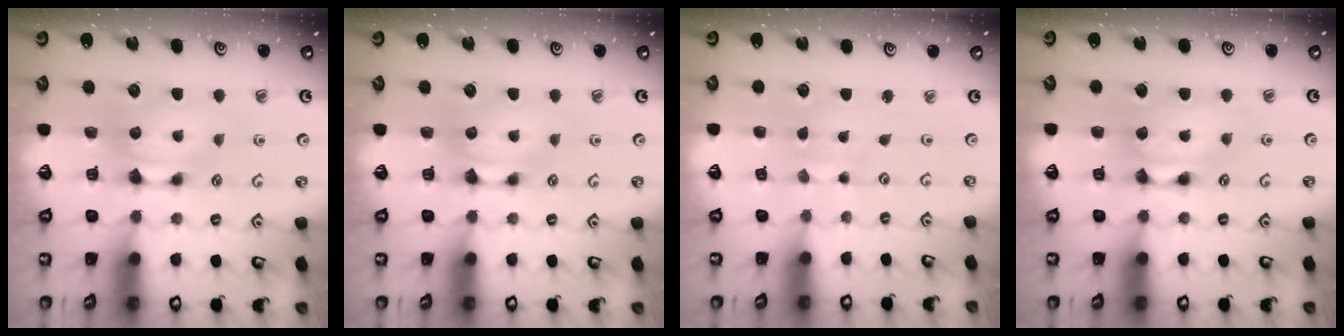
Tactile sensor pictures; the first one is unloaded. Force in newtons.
{"total": 0.0}
{"total": 4.1, "press": 4.1, "slide": 0.1}
{"total": 1.6, "press": 1.5, "slide": 0.1}